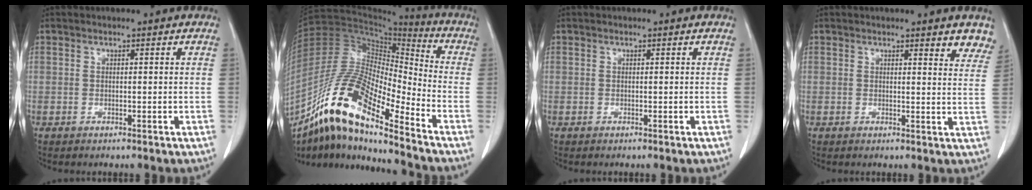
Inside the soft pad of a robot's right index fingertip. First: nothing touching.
{"total": 18.8, "force": [-12.7, 3.3, 13.5], "torque": [-0.265, 0.004, -0.229]}
{"total": 0.0}
{"total": 5.1, "force": [4.5, 1.2, 2.1], "torque": [-0.009, -0.018, 0.035]}